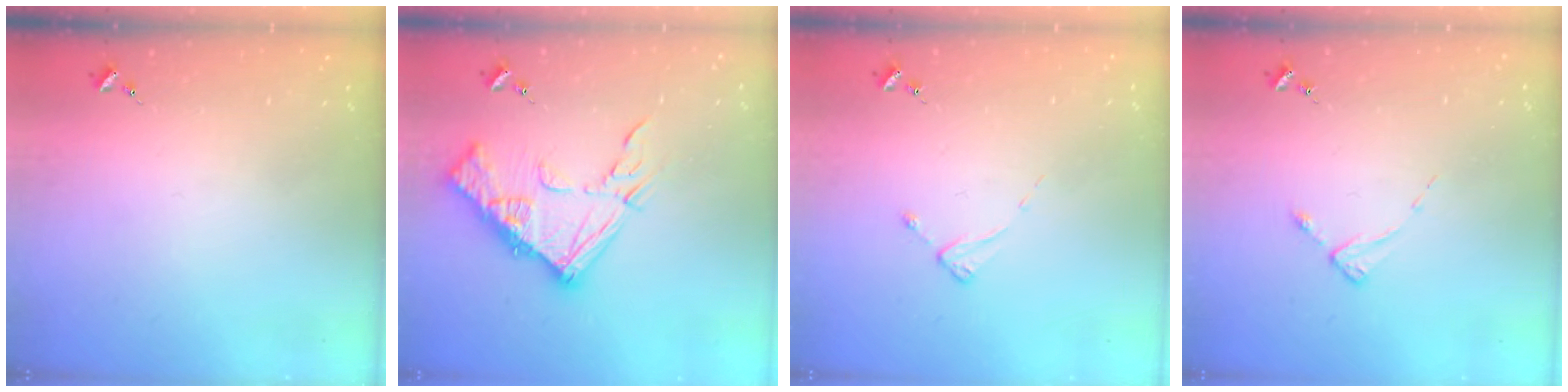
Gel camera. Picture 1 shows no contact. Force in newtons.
{"total": 16.7, "press": 16.6, "slide": 1.8}
{"total": 2.4, "press": 2.4, "slide": 0.3}
{"total": 2.6, "press": 2.6, "slide": 0.3}